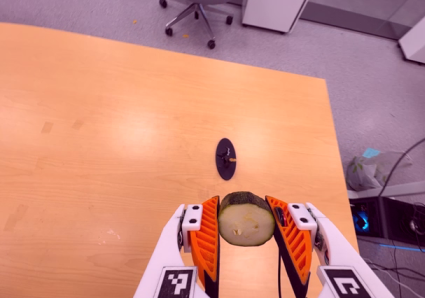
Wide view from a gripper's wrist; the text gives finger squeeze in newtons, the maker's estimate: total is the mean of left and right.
{"total": 11.0, "left": 9.9, "right": 12.2}